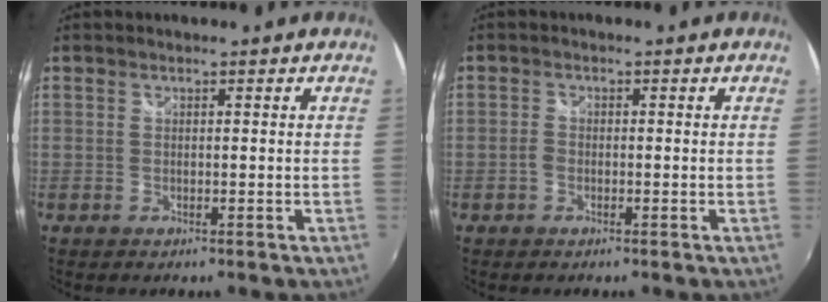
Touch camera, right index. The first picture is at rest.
{"total": 1.2, "force": [-0.7, 0.9, 0.3], "torque": [-0.005, 0.002, -0.013]}